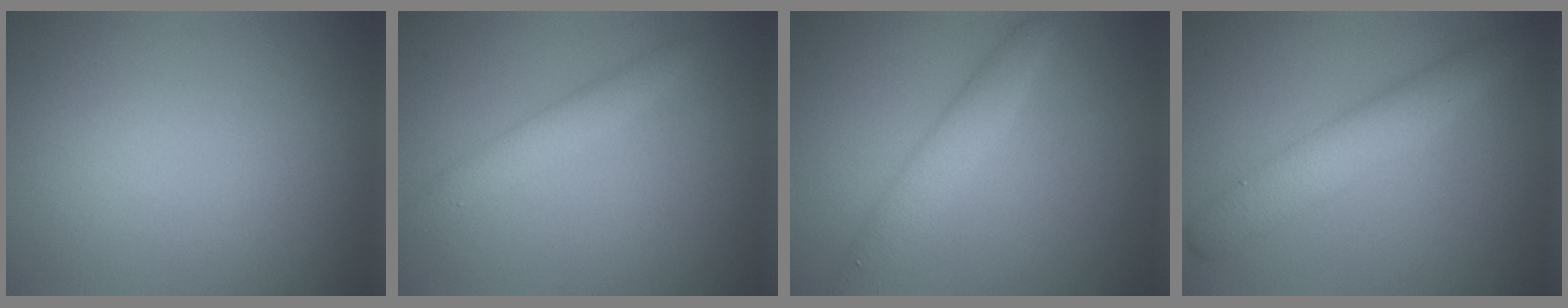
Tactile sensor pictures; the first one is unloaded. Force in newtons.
{"total": 2.3, "press": 2.3, "slide": 0.1}
{"total": 2.9, "press": 2.9, "slide": 0.0}
{"total": 4.1, "press": 4.1, "slide": 0.4}